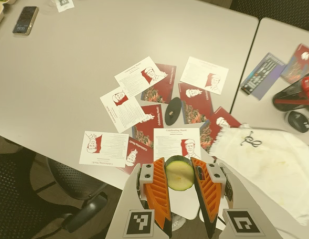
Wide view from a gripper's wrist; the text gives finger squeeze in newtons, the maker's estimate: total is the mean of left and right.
{"total": 11.7, "left": 11.6, "right": 11.9}